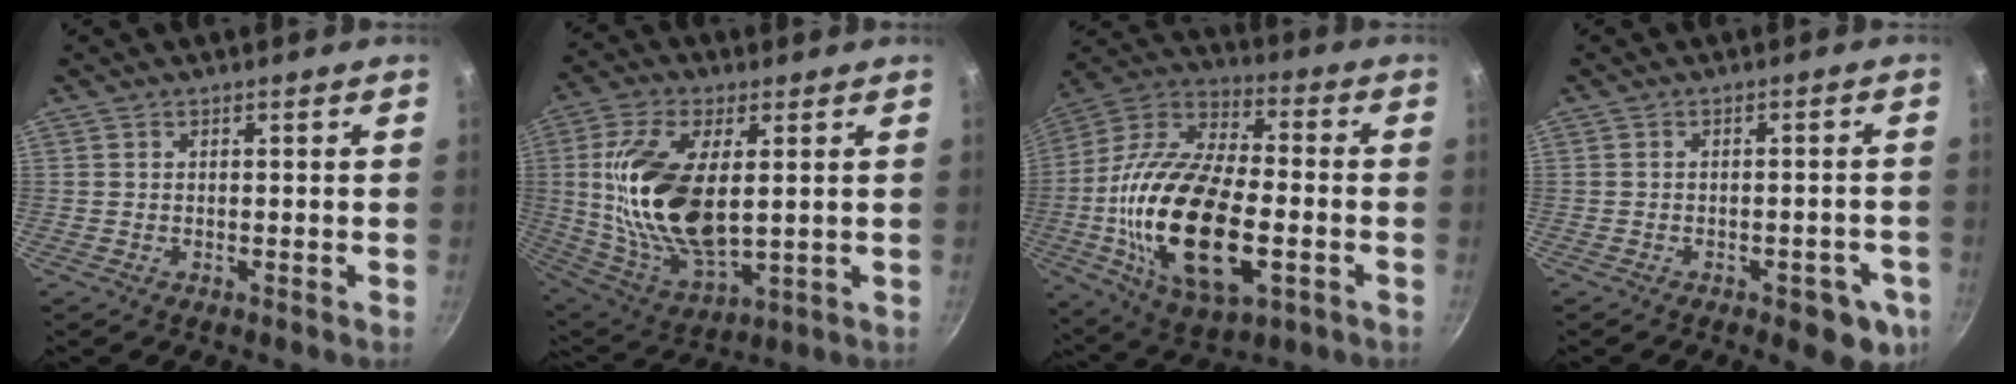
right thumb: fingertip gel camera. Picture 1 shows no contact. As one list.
[{"total": 20.5, "force": [2.2, 10.0, 17.8], "torque": [-0.353, -0.018, 0.050]}, {"total": 27.8, "force": [-5.4, 13.8, 23.5], "torque": [-0.462, 0.008, -0.086]}, {"total": 6.3, "force": [-3.2, 2.7, 4.7], "torque": [-0.040, 0.015, -0.035]}]